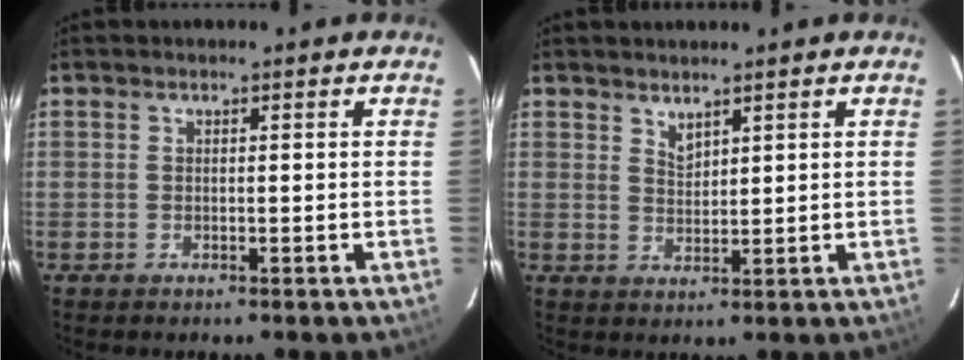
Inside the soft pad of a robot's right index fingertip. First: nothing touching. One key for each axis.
{"total": 2.3, "fx": 2.0, "fy": 0.7, "fz": 0.9, "tx": -0.013, "ty": 0.000, "tz": 0.037}